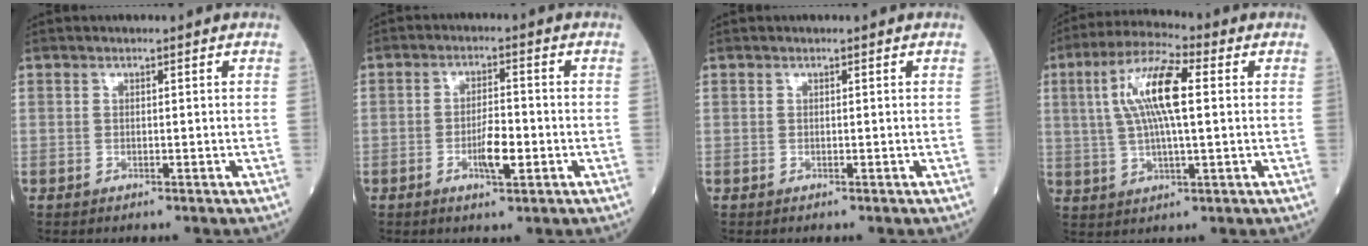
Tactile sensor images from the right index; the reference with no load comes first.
{"total": 4.8, "force": [-1.6, 1.1, 4.3], "torque": [-0.078, 0.001, -0.026]}
{"total": 0.0}
{"total": 11.4, "force": [2.3, 2.3, 10.9], "torque": [-0.219, 0.022, 0.042]}